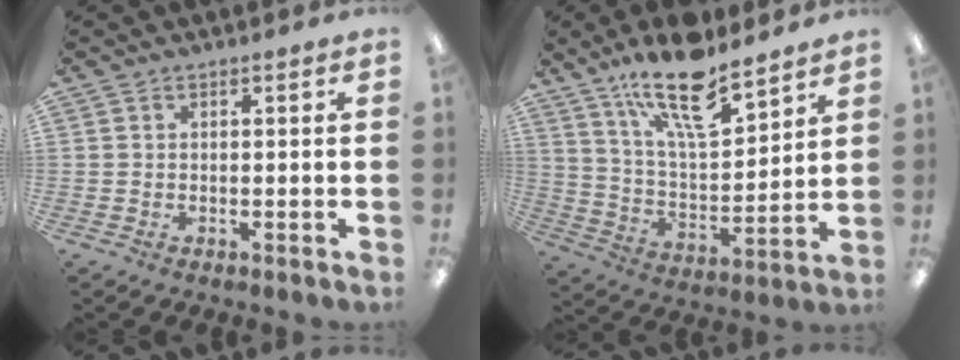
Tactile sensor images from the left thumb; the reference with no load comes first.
{"total": 18.3, "force": [13.4, 6.0, 10.9], "torque": [-0.185, -0.078, 0.227]}